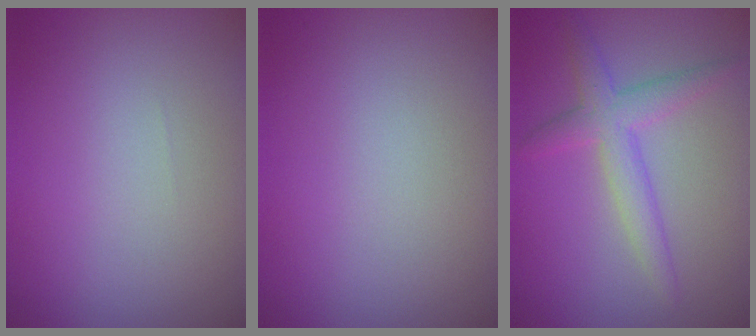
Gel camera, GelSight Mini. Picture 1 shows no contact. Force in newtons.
{"total": 0.0}
{"total": 3.3, "press": 3.3, "slide": 0.1}